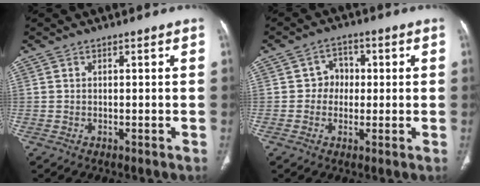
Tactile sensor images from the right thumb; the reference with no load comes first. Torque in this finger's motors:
{"motor_torque": [-0.17, 0.04, -0.10, 0.02, 0.07]}